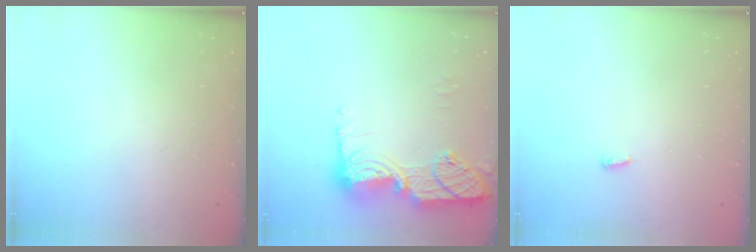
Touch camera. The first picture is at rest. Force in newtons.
{"total": 16.5, "press": 16.4, "slide": 1.2}
{"total": 2.6, "press": 2.6, "slide": 0.2}